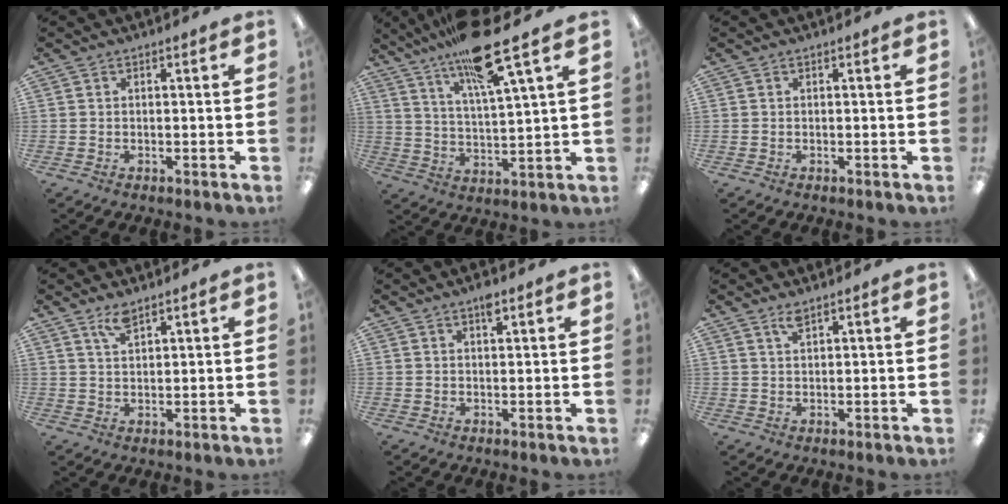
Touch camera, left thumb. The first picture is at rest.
{"total": 18.4, "force": [13.0, 3.3, 12.7], "torque": [-0.222, -0.055, 0.208]}
{"total": 0.0}
{"total": 4.0, "force": [3.1, 1.1, 2.3], "torque": [-0.054, 0.000, 0.056]}
{"total": 2.5, "force": [1.6, 0.9, 1.7], "torque": [-0.022, -0.004, 0.025]}
{"total": 2.4, "force": [2.0, 0.5, 1.3], "torque": [-0.031, 0.000, 0.036]}